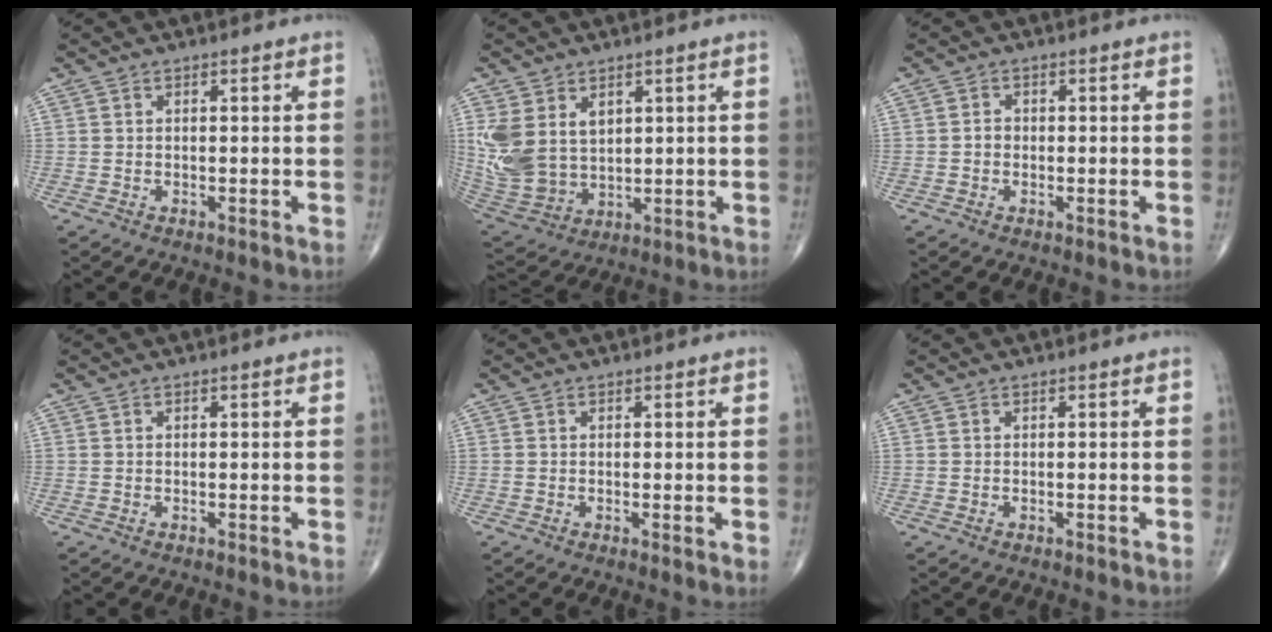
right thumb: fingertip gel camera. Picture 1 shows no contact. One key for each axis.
{"total": 12.5, "fx": 3.6, "fy": 8.9, "fz": 8.1, "tx": -0.162, "ty": -0.015, "tz": 0.094}
{"total": 1.2, "fx": -0.3, "fy": 1.0, "fz": 0.6, "tx": -0.002, "ty": 0.005, "tz": -0.008}
{"total": 0.0}
{"total": 1.1, "fx": 0.0, "fy": 0.2, "fz": 1.1, "tx": -0.020, "ty": -0.004, "tz": -0.001}
{"total": 0.0}